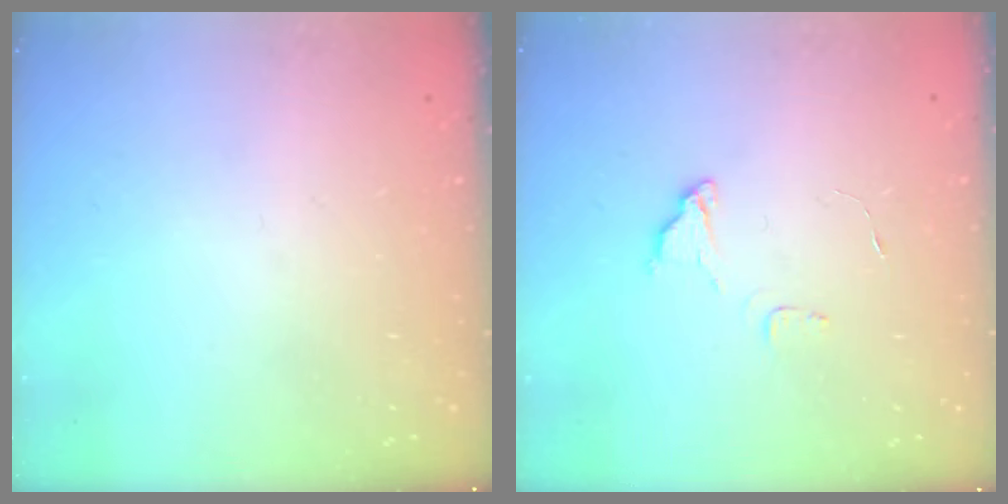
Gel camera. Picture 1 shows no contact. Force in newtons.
{"total": 5.8, "press": 5.8, "slide": 0.3}